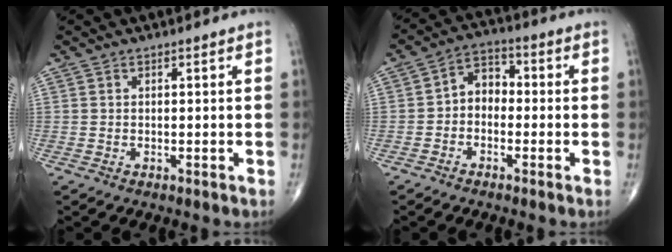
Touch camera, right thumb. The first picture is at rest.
{"total": 5.7, "force": [-1.0, 4.3, 3.5], "torque": [-0.036, 0.027, -0.036]}